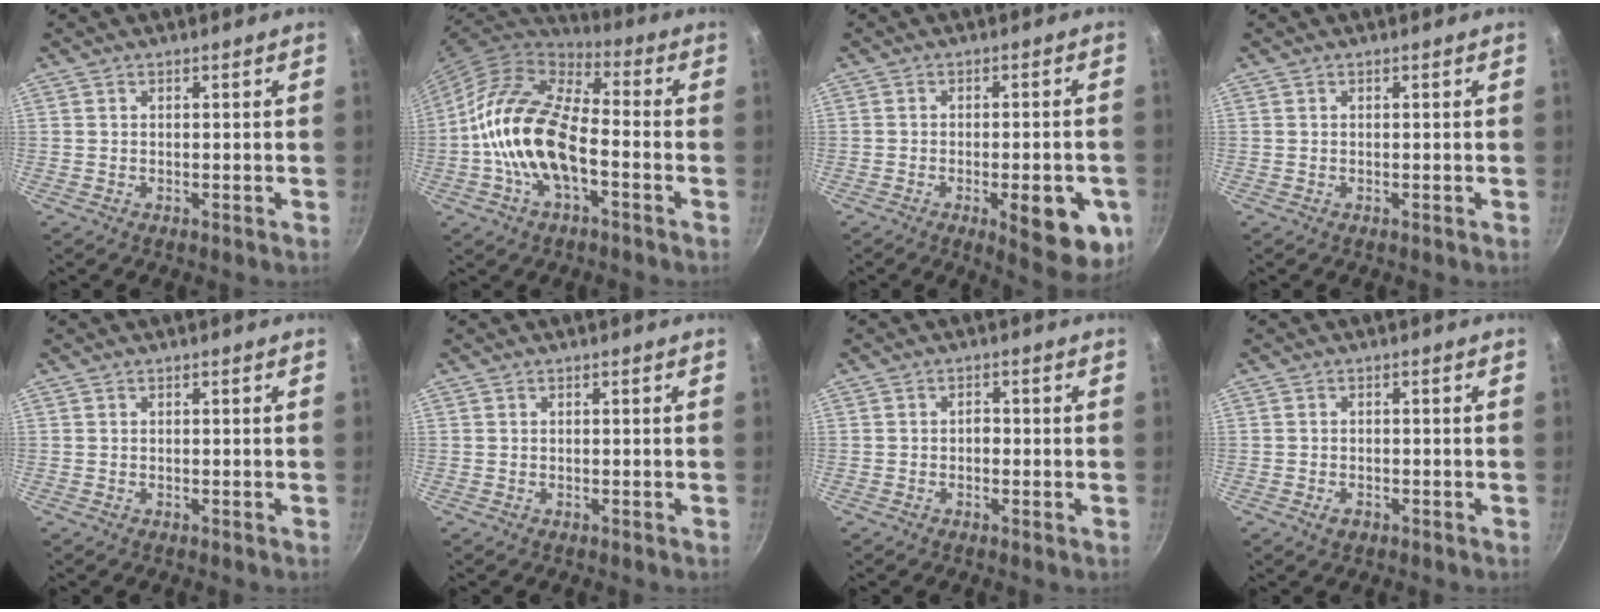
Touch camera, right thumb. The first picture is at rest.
{"total": 18.7, "force": [-3.7, 9.8, 15.6], "torque": [-0.270, 0.039, -0.083]}
{"total": 13.0, "force": [-4.3, 4.7, 11.3], "torque": [-0.108, 0.006, -0.051]}
{"total": 0.0}
{"total": 0.0}
{"total": 0.0}
{"total": 1.6, "force": [-0.3, 1.1, 1.2], "torque": [-0.019, 0.003, -0.008]}
{"total": 1.8, "force": [-1.0, 1.2, 1.0], "torque": [-0.016, 0.006, -0.016]}